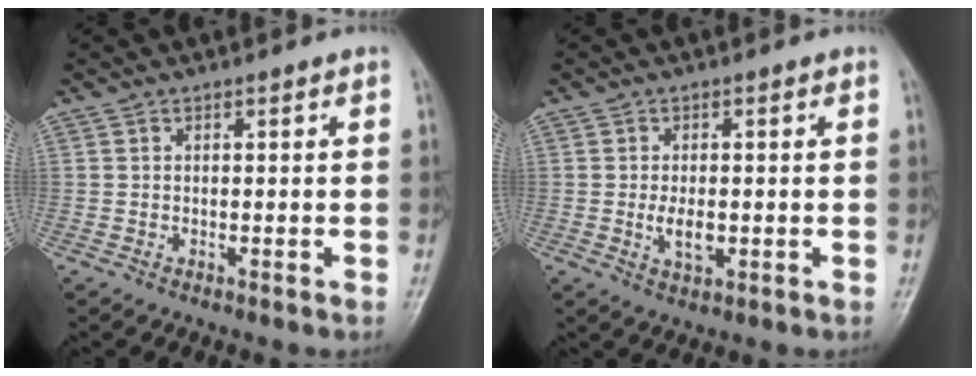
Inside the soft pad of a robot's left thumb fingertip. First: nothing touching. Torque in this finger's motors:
{"motor_torque": [0.53, 0.73, 0.63, 0.06, 0.02]}